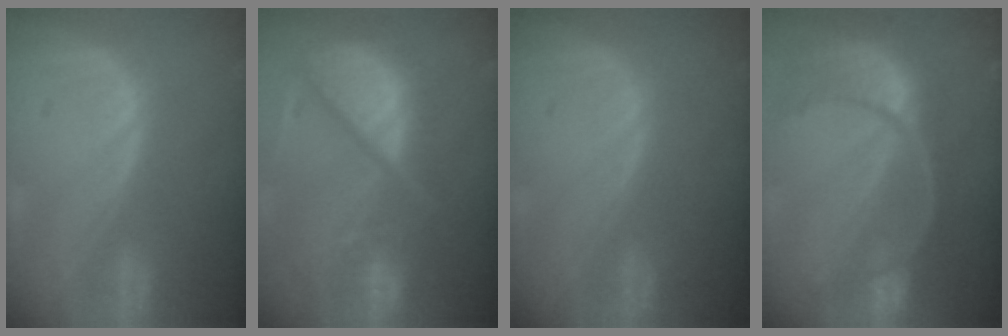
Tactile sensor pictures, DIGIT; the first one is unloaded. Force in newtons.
{"total": 12.0, "press": 10.0, "slide": 6.6}
{"total": 0.0}
{"total": 11.2, "press": 9.4, "slide": 6.1}